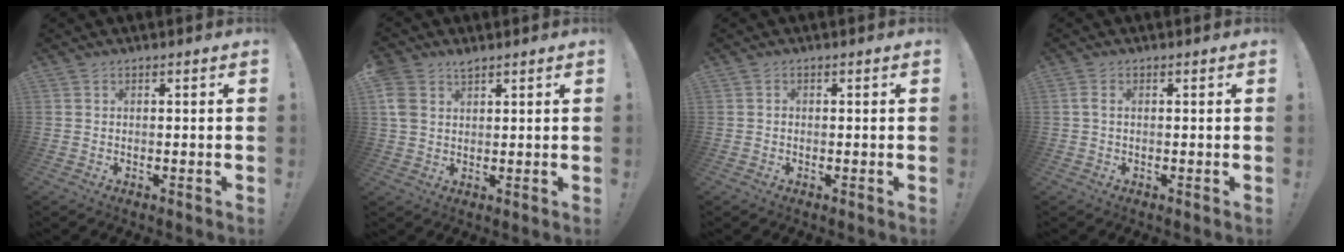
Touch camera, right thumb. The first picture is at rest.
{"total": 5.2, "force": [2.6, 3.6, 2.7], "torque": [-0.046, -0.010, 0.051]}
{"total": 0.7, "force": [-0.5, 0.5, 0.1], "torque": [-0.003, 0.003, -0.010]}
{"total": 1.5, "force": [0.1, 0.5, 1.4], "torque": [-0.029, 0.003, 0.001]}